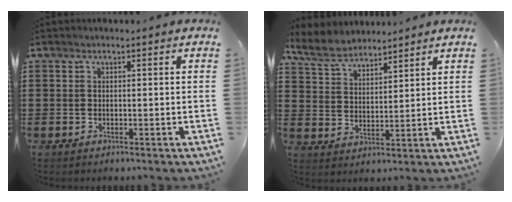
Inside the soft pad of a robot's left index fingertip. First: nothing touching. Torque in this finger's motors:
{"motor_torque": [0.01, -0.23, 0.00, -0.04]}